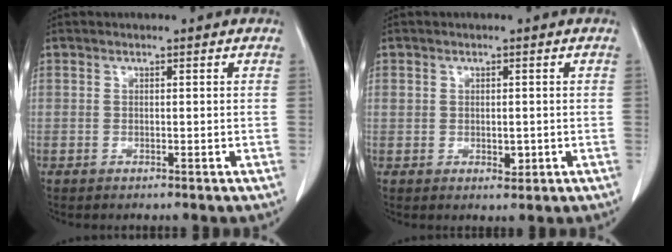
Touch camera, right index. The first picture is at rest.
{"total": 2.3, "force": [-0.2, 1.6, 1.7], "torque": [-0.026, 0.001, 0.004]}